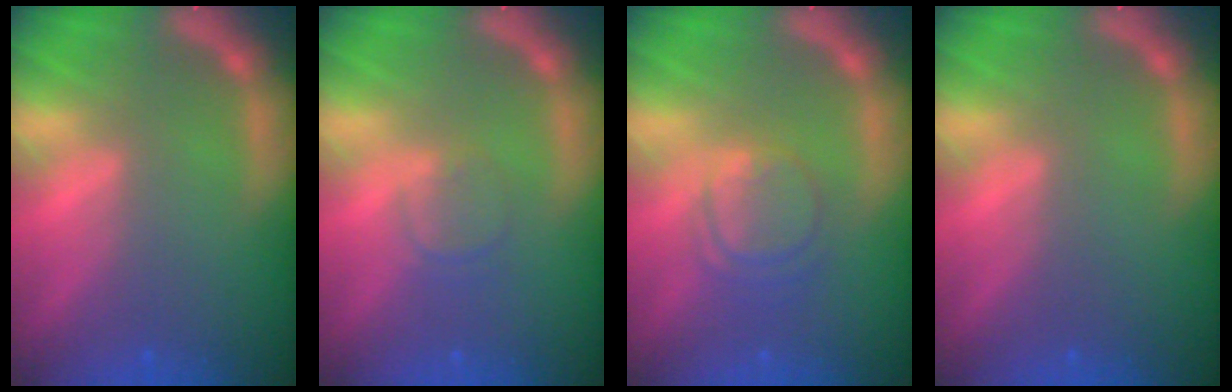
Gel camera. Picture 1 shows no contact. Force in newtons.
{"total": 1.9}
{"total": 4.0}
{"total": 0.0}